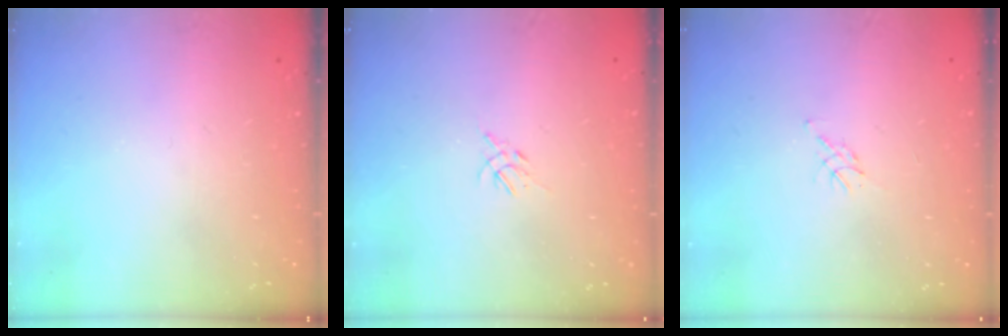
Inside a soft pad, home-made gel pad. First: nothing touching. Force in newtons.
{"total": 3.8, "press": 3.7, "slide": 0.8}
{"total": 4.8, "press": 4.8, "slide": 0.7}